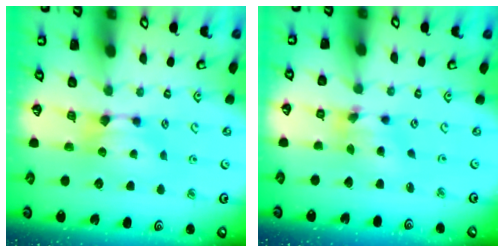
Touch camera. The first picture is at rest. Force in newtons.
{"total": 4.2, "press": 3.8, "slide": 1.8}